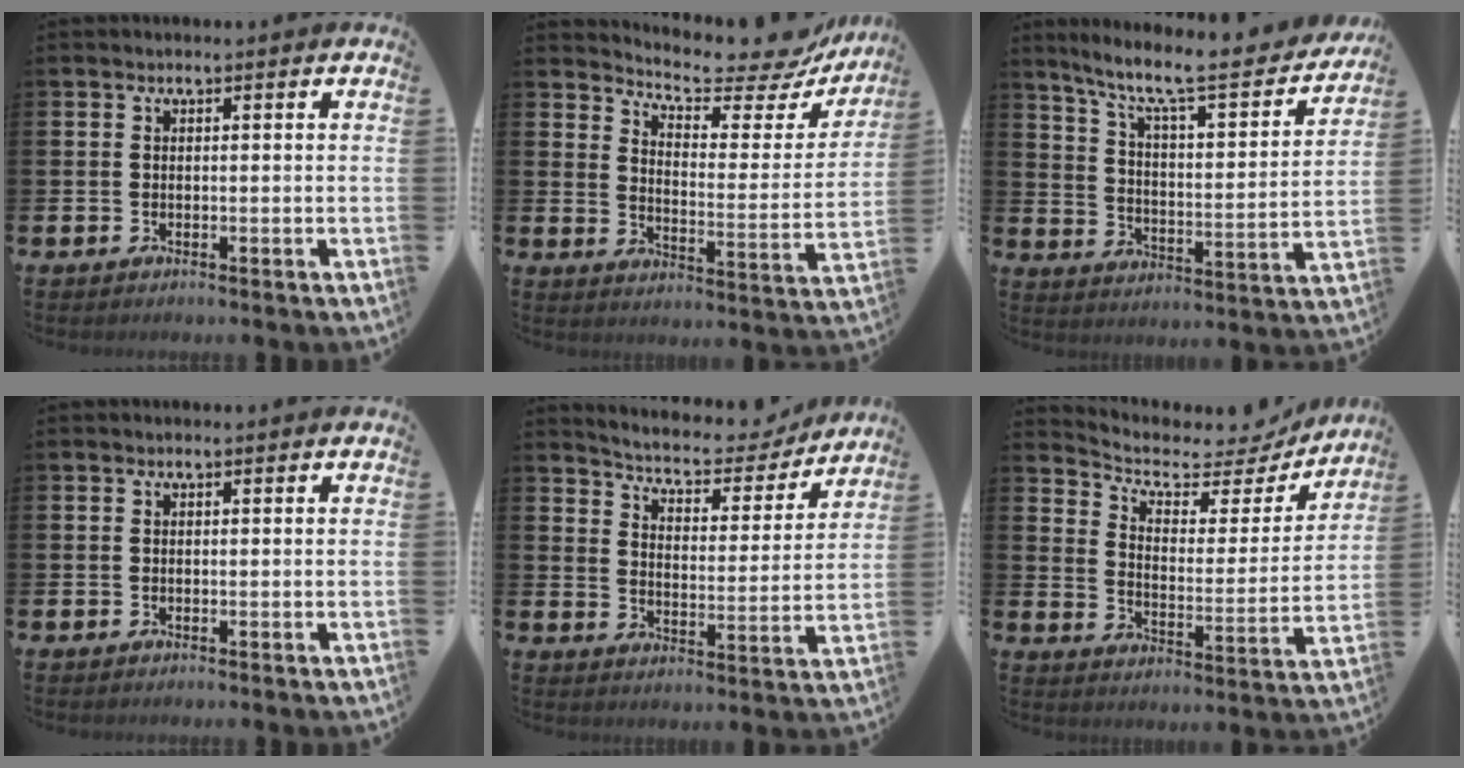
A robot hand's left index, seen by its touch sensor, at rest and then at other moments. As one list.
[{"total": 8.0, "force": [7.4, 1.5, 2.4], "torque": [-0.049, -0.066, 0.122]}, {"total": 9.3, "force": [7.8, 1.5, 4.9], "torque": [-0.115, -0.058, 0.123]}, {"total": 0.0}, {"total": 6.0, "force": [5.6, 1.4, 1.3], "torque": [-0.048, -0.047, 0.090]}, {"total": 5.8, "force": [5.1, 2.3, 1.5], "torque": [-0.055, -0.045, 0.078]}]